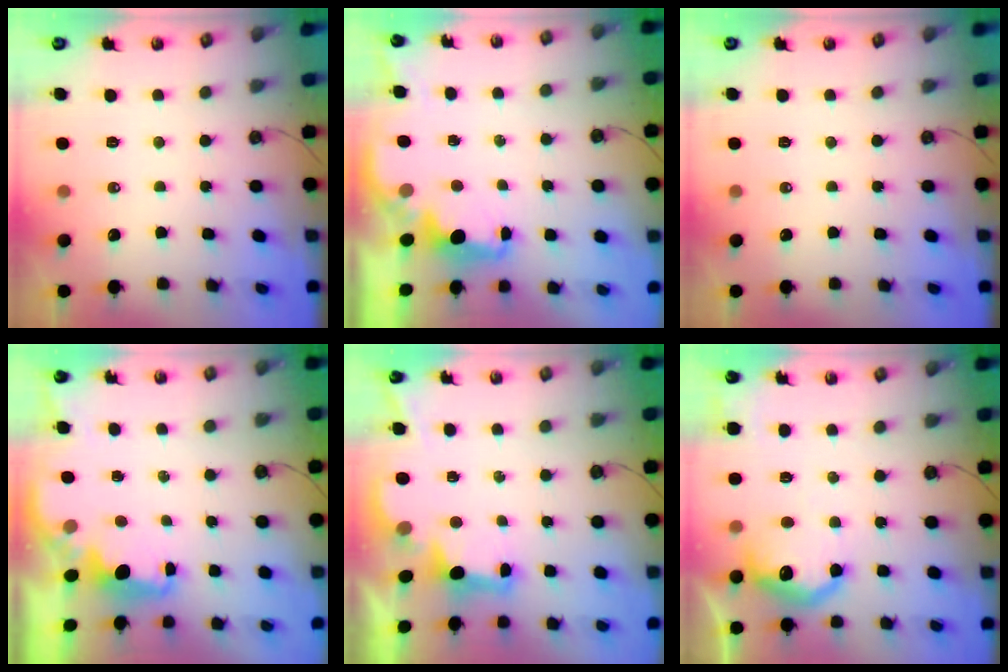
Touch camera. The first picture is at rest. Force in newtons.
{"total": 2.0, "press": 1.9, "slide": 0.8}
{"total": 0.0}
{"total": 2.0, "press": 1.9, "slide": 0.8}
{"total": 2.7, "press": 2.6, "slide": 0.9}
{"total": 12.4, "press": 12.4, "slide": 1.0}